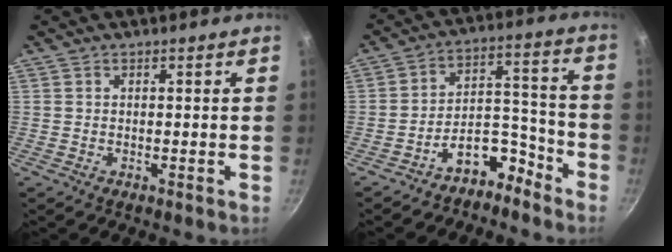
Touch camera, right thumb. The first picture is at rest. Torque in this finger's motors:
{"motor_torque": [1.38, 0.05, 0.59, -1.20, 0.18]}